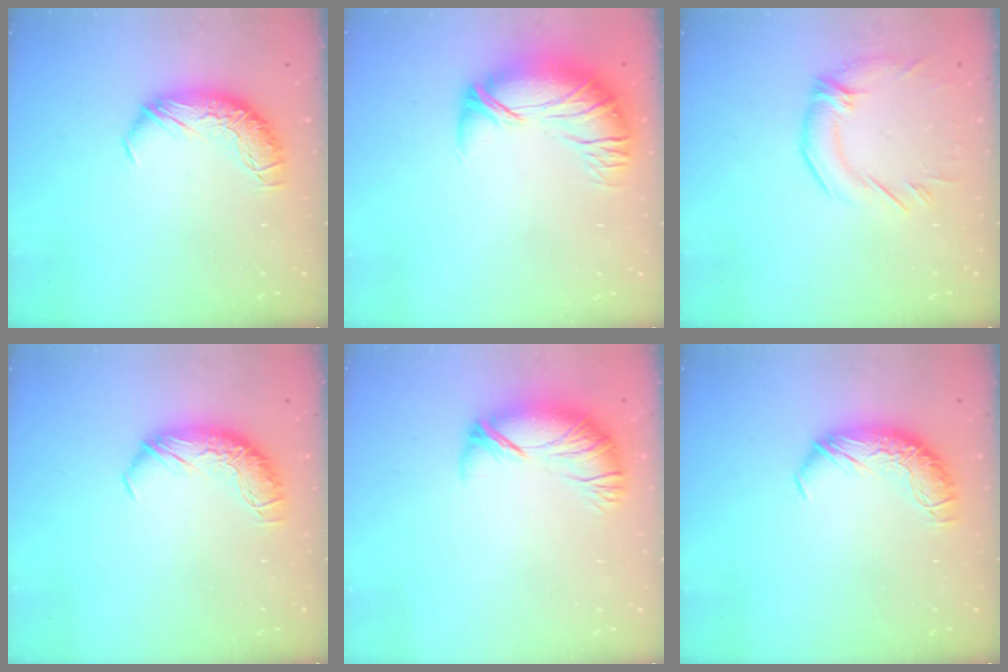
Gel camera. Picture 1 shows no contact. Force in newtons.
{"total": 2.5, "press": 0.1, "slide": 2.5}
{"total": 2.0, "press": 1.0, "slide": 1.7}
{"total": 0.0}
{"total": 2.8, "press": 1.9, "slide": 2.0}
{"total": 0.0}